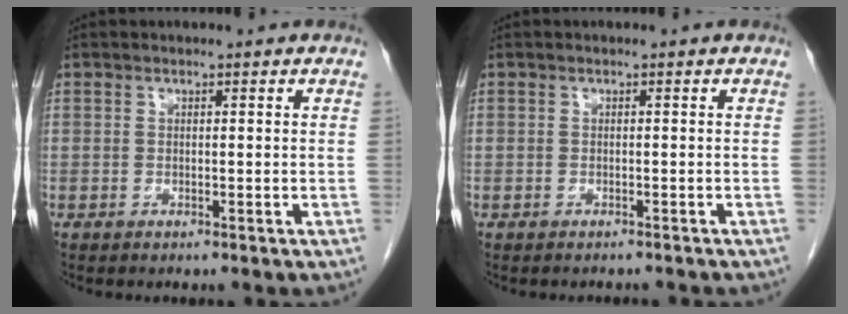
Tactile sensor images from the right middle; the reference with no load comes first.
{"total": 2.6, "force": [-2.5, 0.5, 0.6], "torque": [-0.010, -0.004, -0.028]}